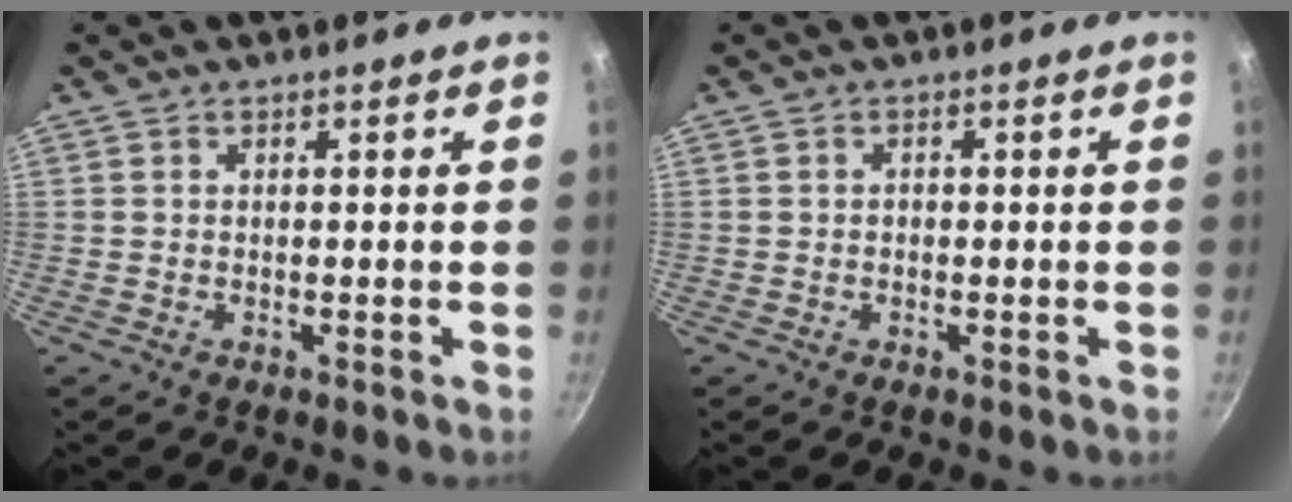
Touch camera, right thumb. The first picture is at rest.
{"total": 0.8, "force": [0.0, 0.7, 0.5], "torque": [-0.006, 0.005, -0.001]}